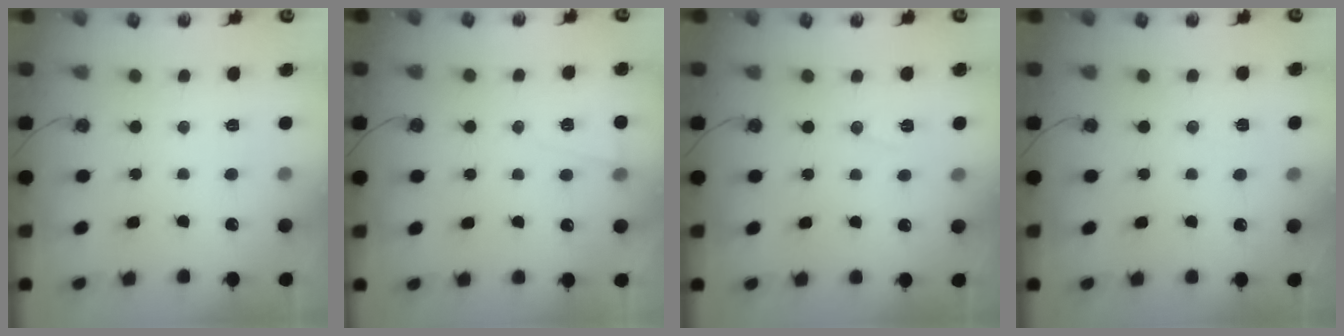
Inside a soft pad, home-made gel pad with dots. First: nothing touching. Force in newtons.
{"total": 5.8, "press": 3.5, "slide": 4.5}
{"total": 7.4, "press": 5.9, "slide": 4.5}
{"total": 6.2, "press": 4.3, "slide": 4.4}